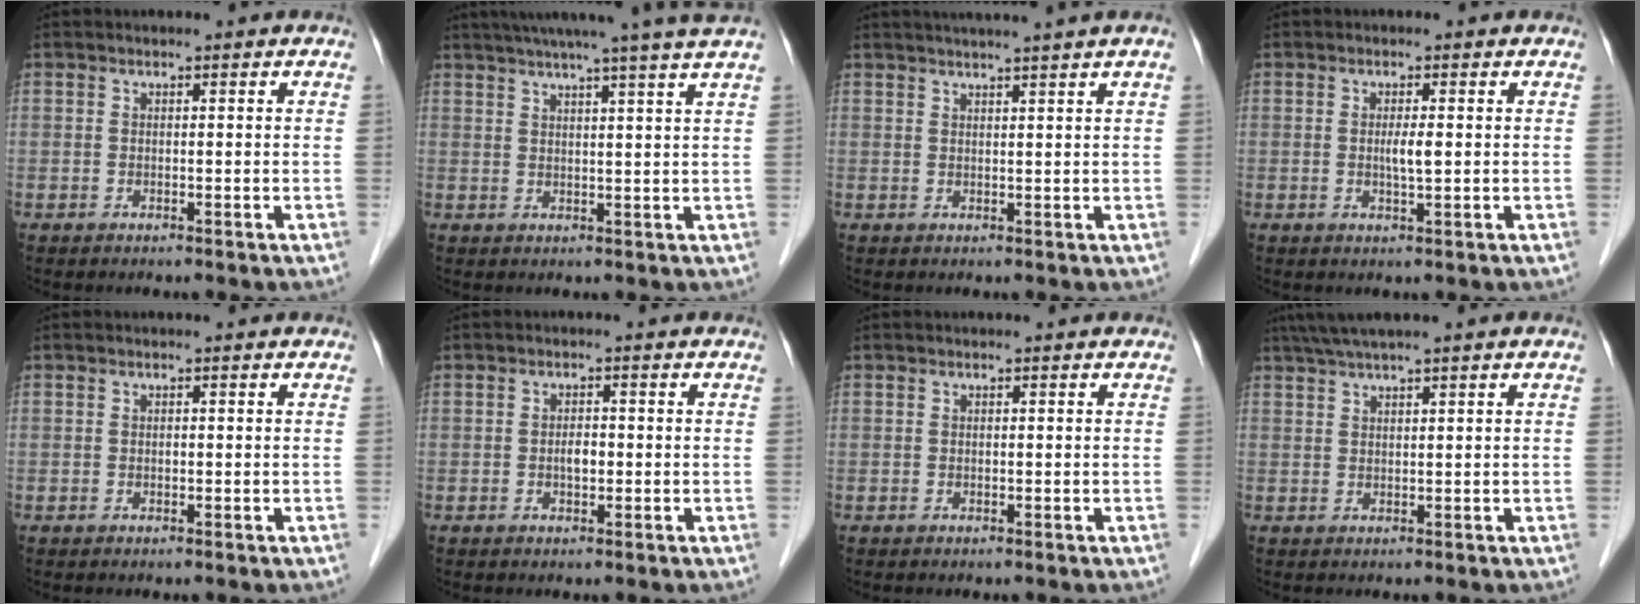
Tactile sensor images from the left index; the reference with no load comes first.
{"total": 14.8, "force": [12.5, -1.7, 7.6], "torque": [-0.122, 0.002, 0.159]}
{"total": 6.6, "force": [5.7, -1.2, 3.2], "torque": [-0.041, 0.019, 0.074]}
{"total": 1.9, "force": [0.1, 0.2, 1.9], "torque": [-0.037, -0.001, 0.003]}
{"total": 0.0}
{"total": 1.7, "force": [-0.3, 0.9, 1.4], "torque": [-0.024, 0.002, -0.003]}
{"total": 0.0}
{"total": 5.2, "force": [4.1, -0.6, 3.2], "torque": [-0.062, 0.031, 0.076]}